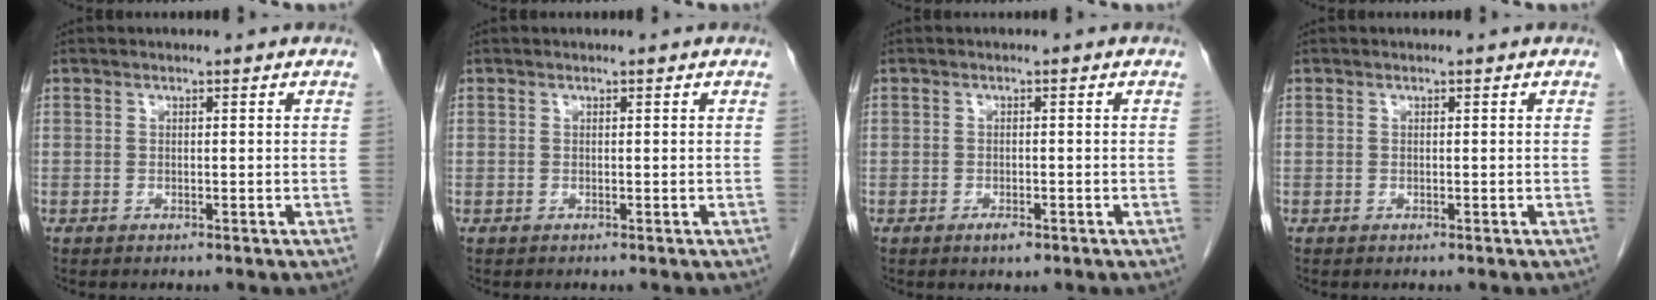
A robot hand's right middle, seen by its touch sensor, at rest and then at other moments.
{"total": 0.0}
{"total": 1.4, "force": [-0.9, 0.2, 1.0], "torque": [-0.017, 0.000, -0.011]}
{"total": 0.0}